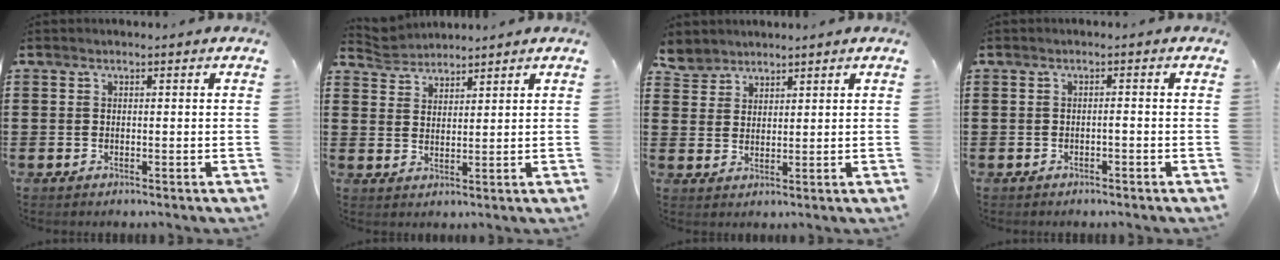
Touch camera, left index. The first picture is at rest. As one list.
[{"total": 3.2, "force": [3.1, 0.8, -0.3], "torque": [-0.008, -0.009, 0.057]}, {"total": 3.5, "force": [3.1, 1.5, 0.0], "torque": [-0.013, 0.000, 0.061]}, {"total": 0.9, "force": [-0.8, 0.2, 0.4], "torque": [-0.012, -0.001, -0.016]}]